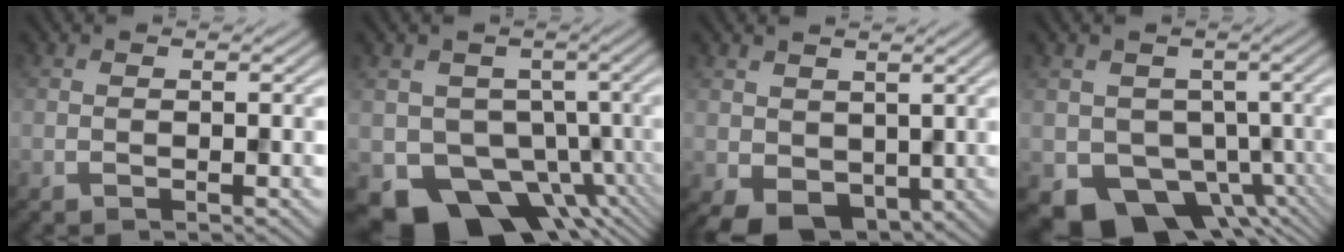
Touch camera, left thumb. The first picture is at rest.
{"total": 9.2, "force": [-3.6, 7.4, 4.0], "torque": [-0.052, -0.033, -0.060]}
{"total": 3.6, "force": [0.3, 3.0, 1.9], "torque": [-0.044, -0.015, 0.013]}
{"total": 7.9, "force": [-2.5, 6.6, 3.5], "torque": [-0.057, -0.041, -0.032]}